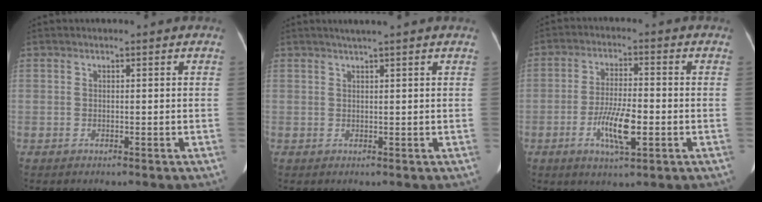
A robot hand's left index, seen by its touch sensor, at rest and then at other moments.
{"total": 2.0, "force": [1.6, -0.5, 1.1], "torque": [-0.016, 0.008, 0.031]}
{"total": 7.7, "force": [-2.7, 1.6, 7.0], "torque": [-0.137, -0.007, -0.043]}